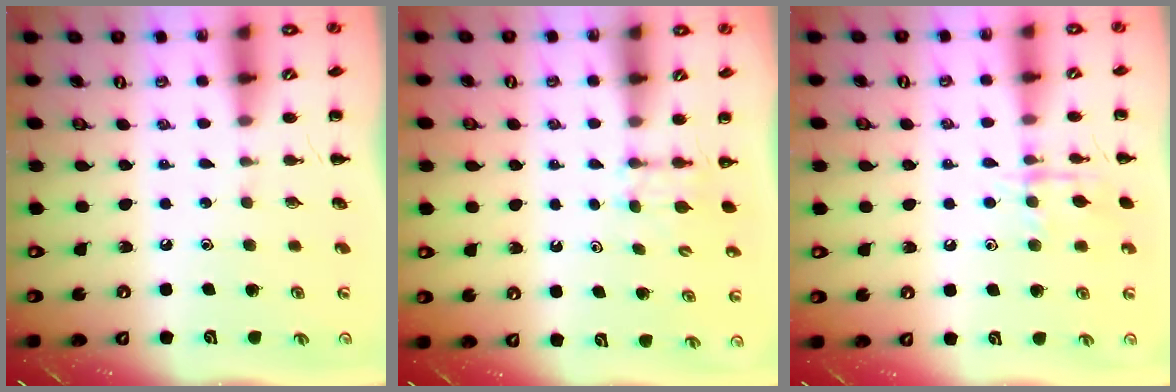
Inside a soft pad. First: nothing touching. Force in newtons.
{"total": 2.7, "press": 2.5, "slide": 1.1}
{"total": 9.7, "press": 9.7, "slide": 0.5}